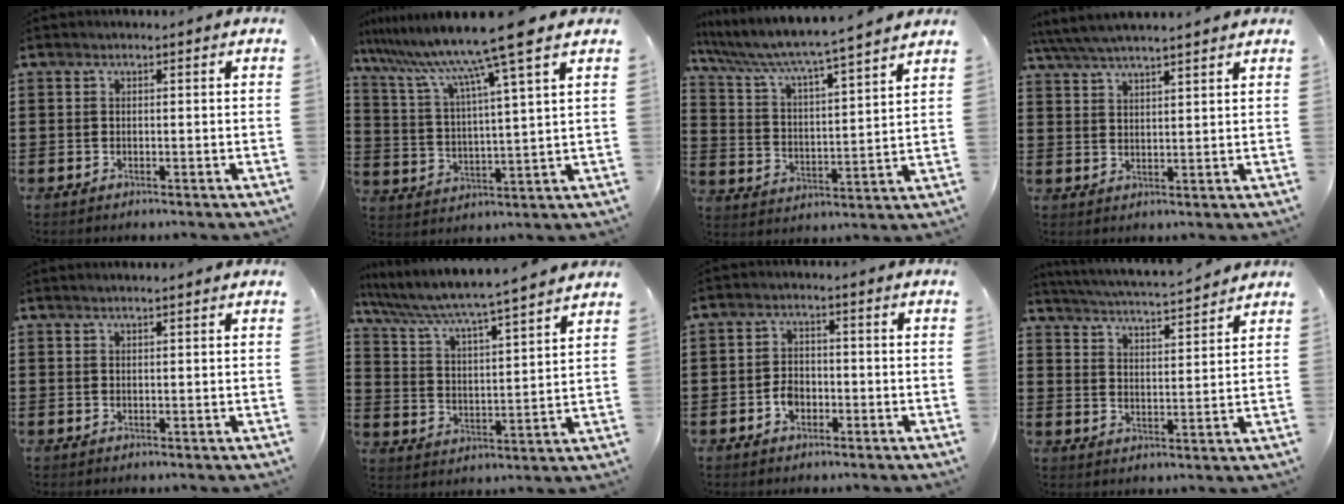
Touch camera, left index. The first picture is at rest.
{"total": 11.4, "force": [8.8, -1.1, 7.2], "torque": [-0.175, -0.048, 0.137]}
{"total": 4.9, "force": [4.5, -0.7, 2.0], "torque": [-0.063, -0.044, 0.065]}
{"total": 4.3, "force": [3.8, 0.1, 1.9], "torque": [-0.049, -0.013, 0.067]}
{"total": 1.0, "force": [0.8, -0.1, 0.6], "torque": [-0.010, 0.000, 0.014]}
{"total": 4.8, "force": [4.3, -0.6, 2.1], "torque": [-0.063, -0.039, 0.062]}
{"total": 3.0, "force": [-1.2, 2.1, 1.8], "torque": [-0.037, 0.002, -0.024]}
{"total": 4.5, "force": [4.3, -0.3, 1.2], "torque": [-0.044, -0.031, 0.070]}